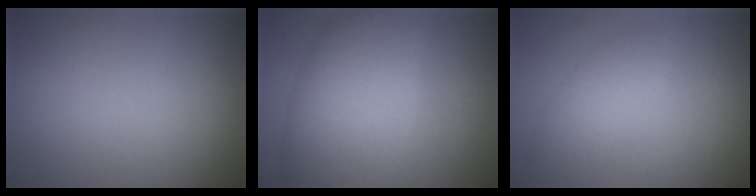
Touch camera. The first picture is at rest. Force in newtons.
{"total": 8.1, "press": 8.1, "slide": 0.5}
{"total": 2.7, "press": 2.7, "slide": 0.0}